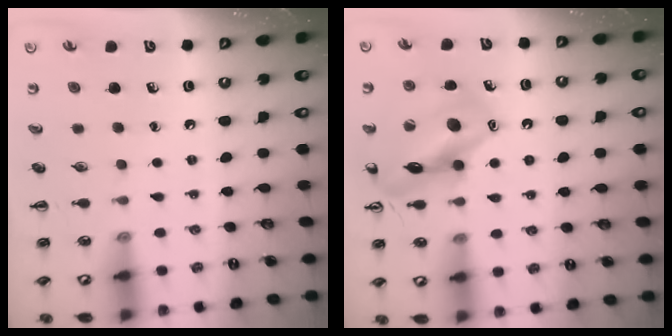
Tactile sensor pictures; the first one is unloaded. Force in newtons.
{"total": 15.5, "press": 15.3, "slide": 1.8}